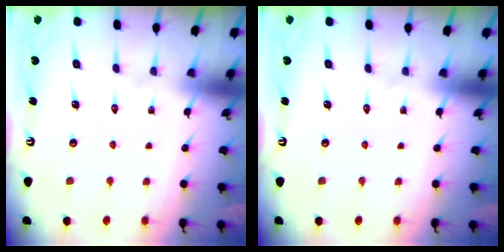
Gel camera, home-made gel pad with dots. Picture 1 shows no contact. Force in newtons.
{"total": 0.0}